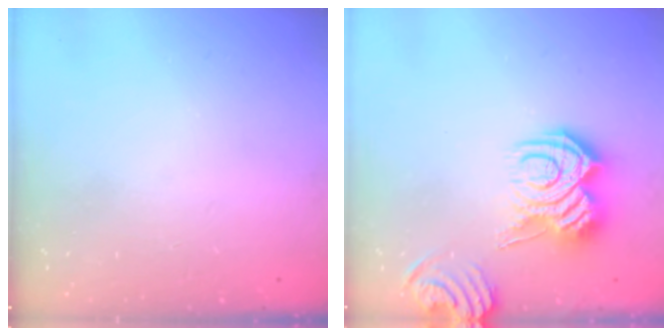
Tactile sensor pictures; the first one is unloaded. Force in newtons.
{"total": 12.9, "press": 12.9, "slide": 0.6}